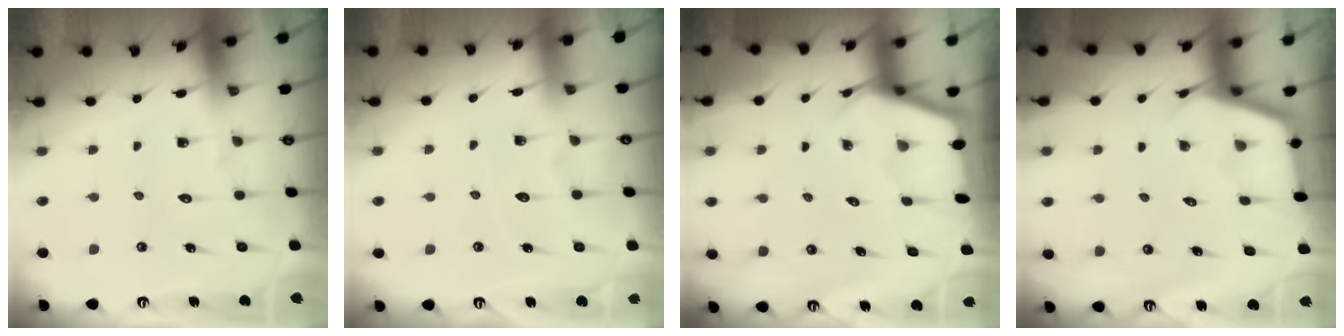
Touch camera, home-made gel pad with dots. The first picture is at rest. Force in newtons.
{"total": 2.4, "press": 2.4, "slide": 0.4}
{"total": 2.3, "press": 2.3, "slide": 0.3}
{"total": 2.3, "press": 2.3, "slide": 0.2}